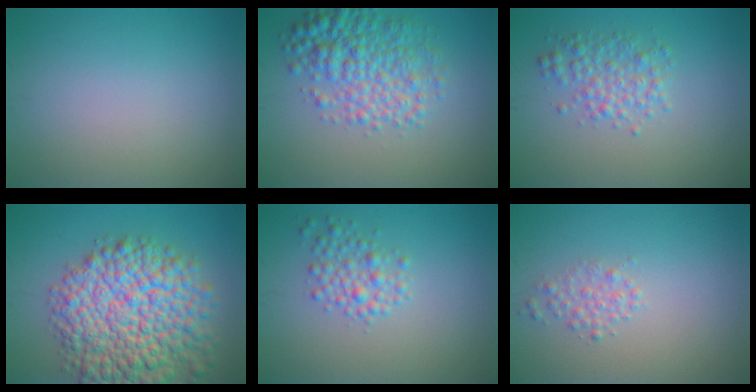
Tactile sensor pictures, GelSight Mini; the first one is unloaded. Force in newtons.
{"total": 5.7, "press": 5.7, "slide": 0.1}
{"total": 2.9, "press": 2.9, "slide": 0.0}
{"total": 12.3, "press": 12.3, "slide": 0.5}
{"total": 2.4, "press": 2.4, "slide": 0.1}
{"total": 1.5, "press": 1.5, "slide": 0.1}